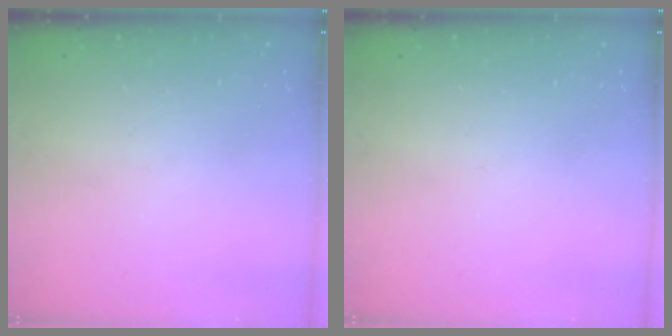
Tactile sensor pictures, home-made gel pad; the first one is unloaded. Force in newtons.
{"total": 0.0}